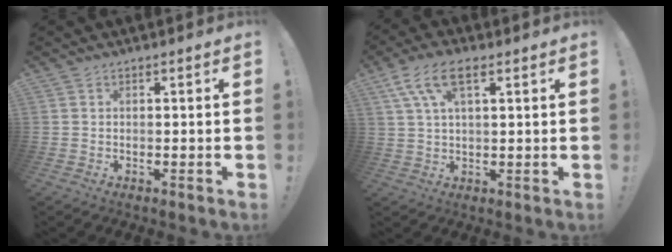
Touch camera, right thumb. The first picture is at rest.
{"total": 9.9, "force": [4.7, 4.2, 7.7], "torque": [-0.141, 0.002, 0.091]}